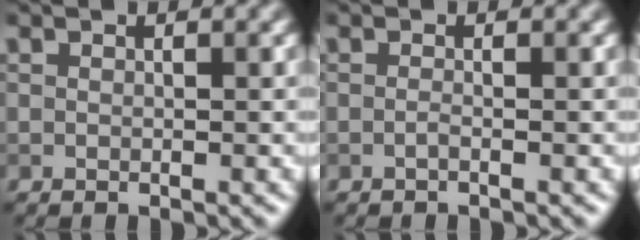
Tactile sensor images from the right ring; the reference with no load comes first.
{"total": 0.7, "force": [-0.5, 0.1, 0.5], "torque": [-0.012, -0.003, -0.013]}